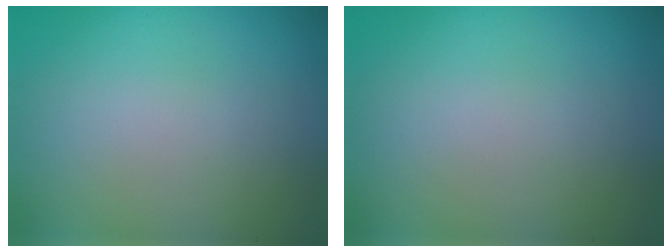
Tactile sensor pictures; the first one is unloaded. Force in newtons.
{"total": 0.0}